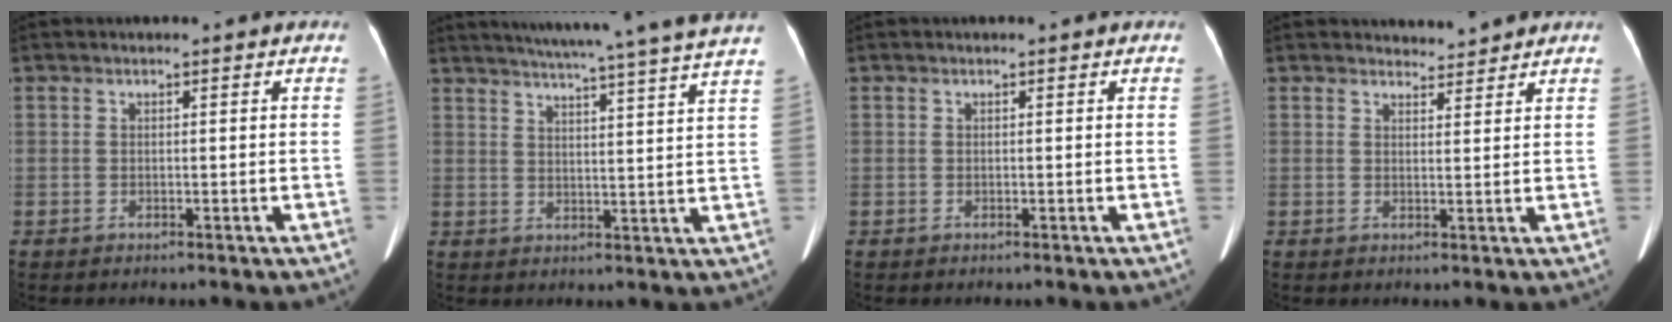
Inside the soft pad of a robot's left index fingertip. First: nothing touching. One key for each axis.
{"total": 21.2, "fx": 18.9, "fy": -2.0, "fz": 9.5, "tx": -0.153, "ty": -0.031, "tz": 0.236}
{"total": 0.0}
{"total": 2.6, "fx": 2.6, "fy": 0.4, "fz": -0.4, "tx": -0.001, "ty": 0.003, "tz": 0.038}